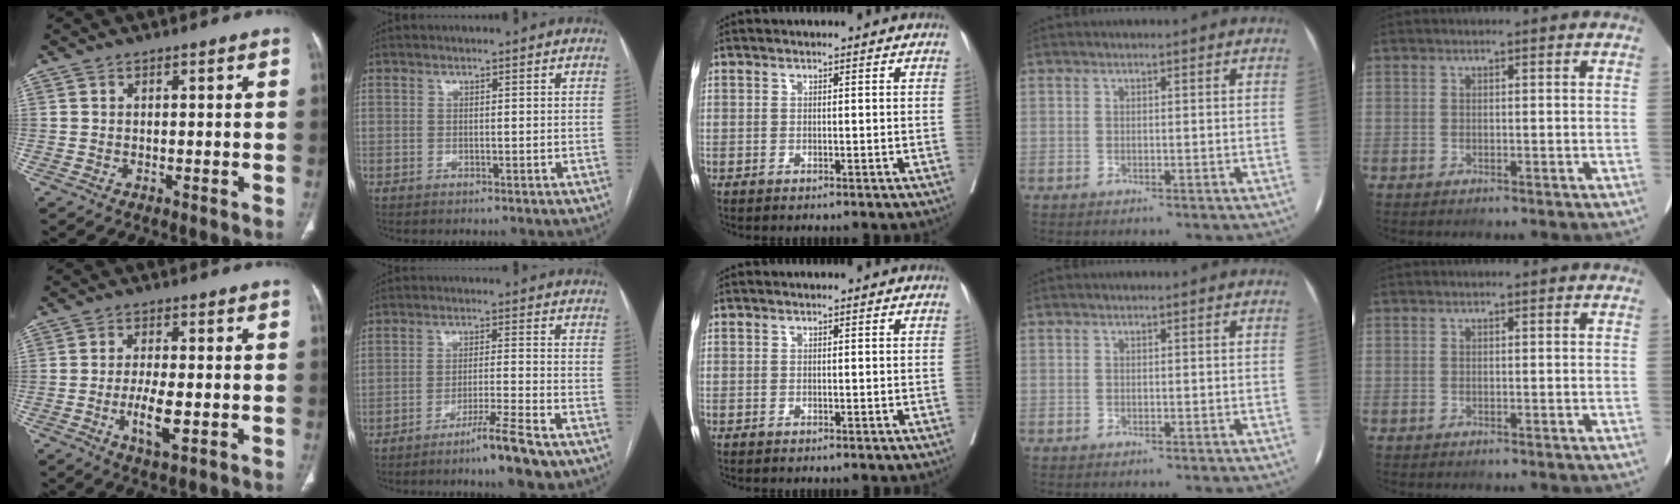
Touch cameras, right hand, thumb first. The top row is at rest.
{"thumb": {"total": 6.2, "force": [-1.5, 1.9, 5.7], "torque": [-0.109, -0.010, -0.026]}, "index": {"total": 7.3, "force": [-5.1, -0.5, 5.2], "torque": [-0.084, -0.016, -0.089]}}